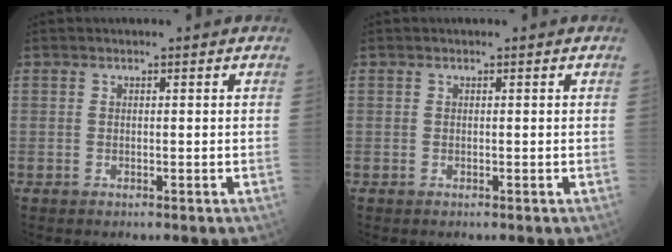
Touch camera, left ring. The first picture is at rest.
{"total": 0.0}